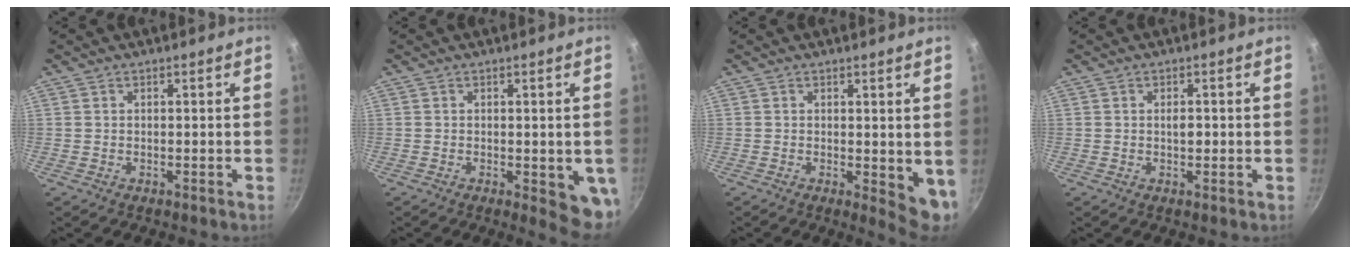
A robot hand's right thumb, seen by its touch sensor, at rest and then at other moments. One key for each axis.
{"total": 6.6, "fx": -1.2, "fy": 2.4, "fz": 6.0, "tx": -0.053, "ty": -0.006, "tz": -0.011}
{"total": 5.6, "fx": 0.6, "fy": 2.5, "fz": 5.0, "tx": -0.055, "ty": -0.009, "tz": 0.011}
{"total": 1.9, "fx": 0.0, "fy": 1.0, "fz": 1.6, "tx": -0.019, "ty": 0.002, "tz": -0.002}